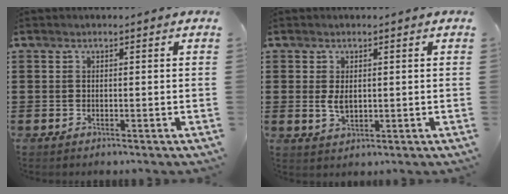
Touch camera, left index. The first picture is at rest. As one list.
[{"total": 2.9, "force": [0.5, 1.6, 2.4], "torque": [-0.057, 0.002, 0.006]}]